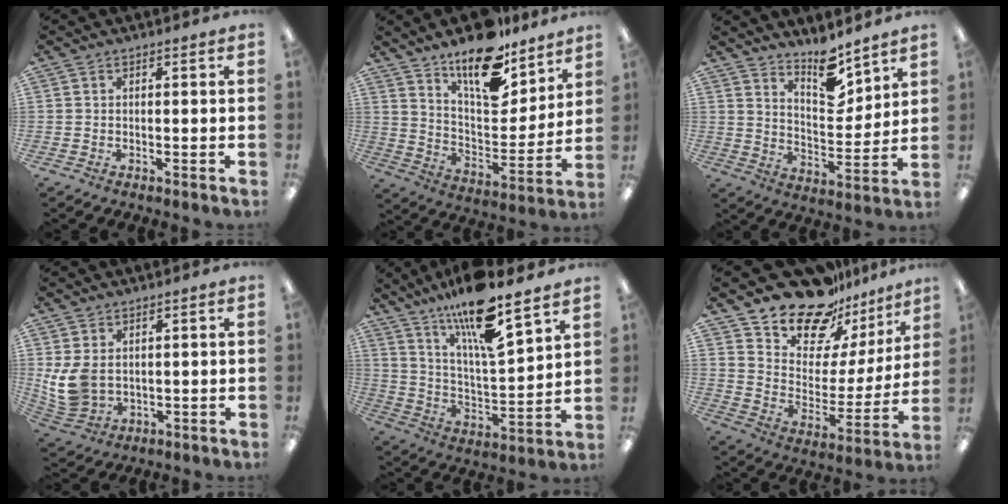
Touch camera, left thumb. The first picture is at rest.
{"total": 17.7, "force": [13.6, 7.0, 8.9], "torque": [-0.145, -0.093, 0.235]}
{"total": 11.2, "force": [9.2, 4.1, 4.9], "torque": [-0.059, -0.069, 0.162]}
{"total": 8.2, "force": [1.2, 5.9, 5.5], "torque": [-0.138, -0.003, 0.027]}
{"total": 17.0, "force": [13.4, 3.1, 10.0], "torque": [-0.182, -0.087, 0.223]}
{"total": 18.9, "force": [16.3, 8.0, 5.3], "torque": [-0.104, -0.129, 0.292]}